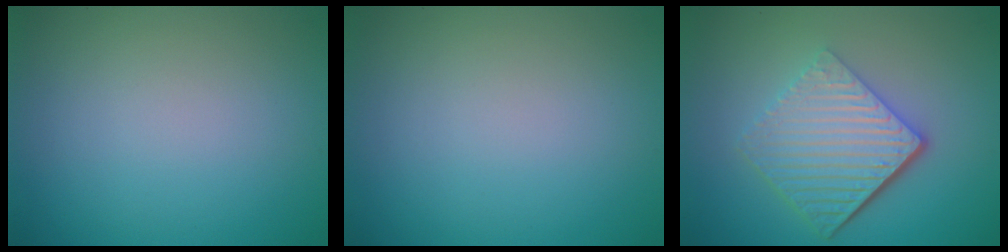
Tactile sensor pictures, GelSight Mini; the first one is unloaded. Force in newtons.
{"total": 0.0}
{"total": 6.7, "press": 4.4, "slide": 5.1}